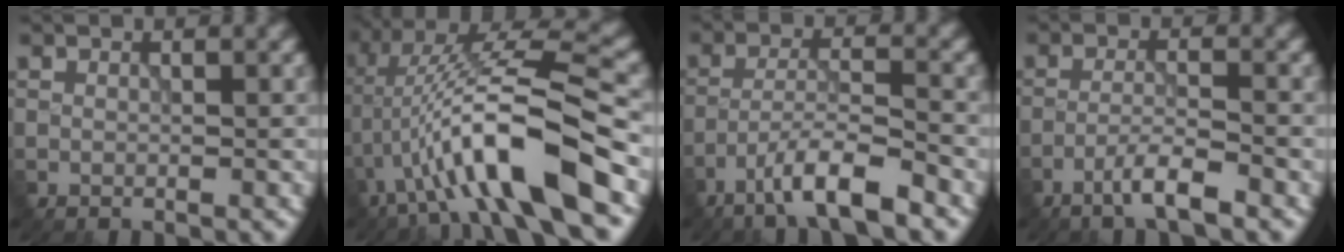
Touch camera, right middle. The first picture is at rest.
{"total": 10.7, "force": [-3.7, 2.0, 9.9], "torque": [-0.174, 0.026, -0.064]}
{"total": 6.1, "force": [-4.2, 1.0, 4.4], "torque": [-0.074, 0.005, -0.080]}
{"total": 3.4, "force": [-2.3, 0.2, 2.5], "torque": [-0.045, 0.006, -0.051]}